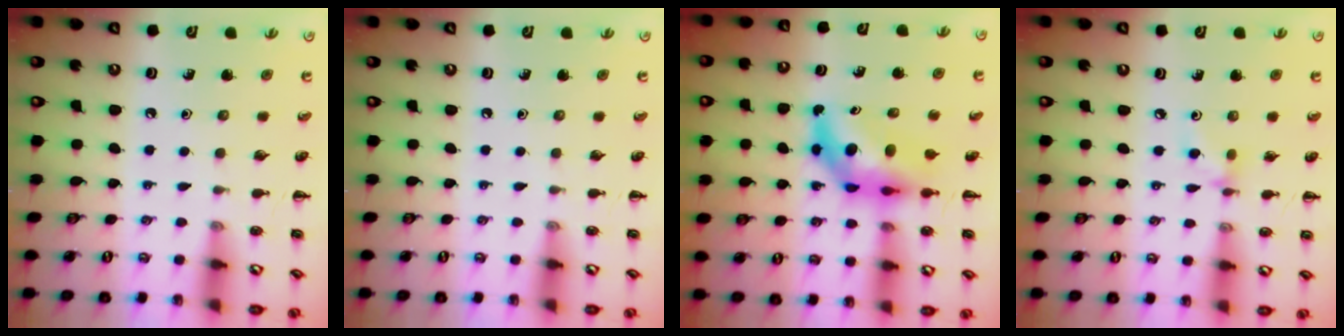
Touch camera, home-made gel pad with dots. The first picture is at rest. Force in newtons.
{"total": 0.0}
{"total": 6.7, "press": 6.5, "slide": 2.0}
{"total": 3.9, "press": 3.8, "slide": 0.8}